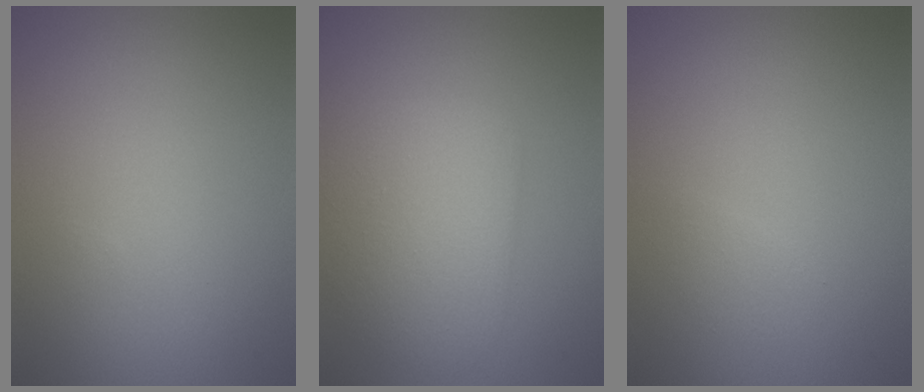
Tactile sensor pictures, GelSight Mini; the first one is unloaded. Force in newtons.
{"total": 3.8, "press": 3.8, "slide": 0.2}
{"total": 0.7, "press": 0.7, "slide": 0.0}